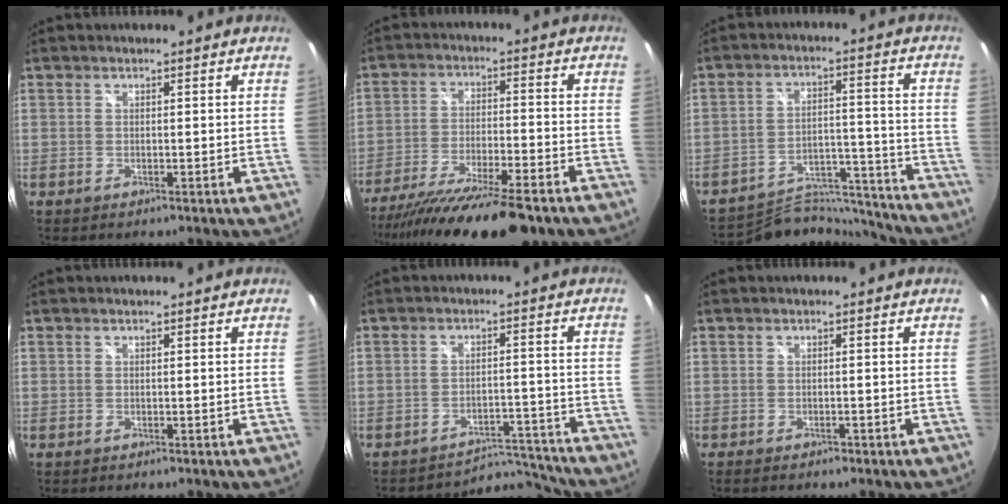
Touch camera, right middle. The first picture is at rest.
{"total": 19.0, "force": [-15.5, 2.0, 10.8], "torque": [-0.207, -0.048, -0.253]}
{"total": 14.1, "force": [-13.8, 2.4, 2.0], "torque": [-0.038, 0.024, -0.204]}
{"total": 0.0}
{"total": 7.7, "force": [-7.6, 0.7, -1.2], "torque": [0.012, 0.022, -0.111]}
{"total": 2.1, "force": [-1.7, 0.8, 0.9], "torque": [-0.017, -0.010, -0.027]}